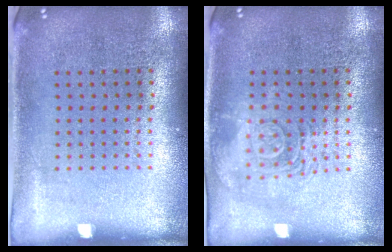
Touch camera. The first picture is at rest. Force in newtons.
{"total": 2.5, "press": 2.5, "slide": 0.5}